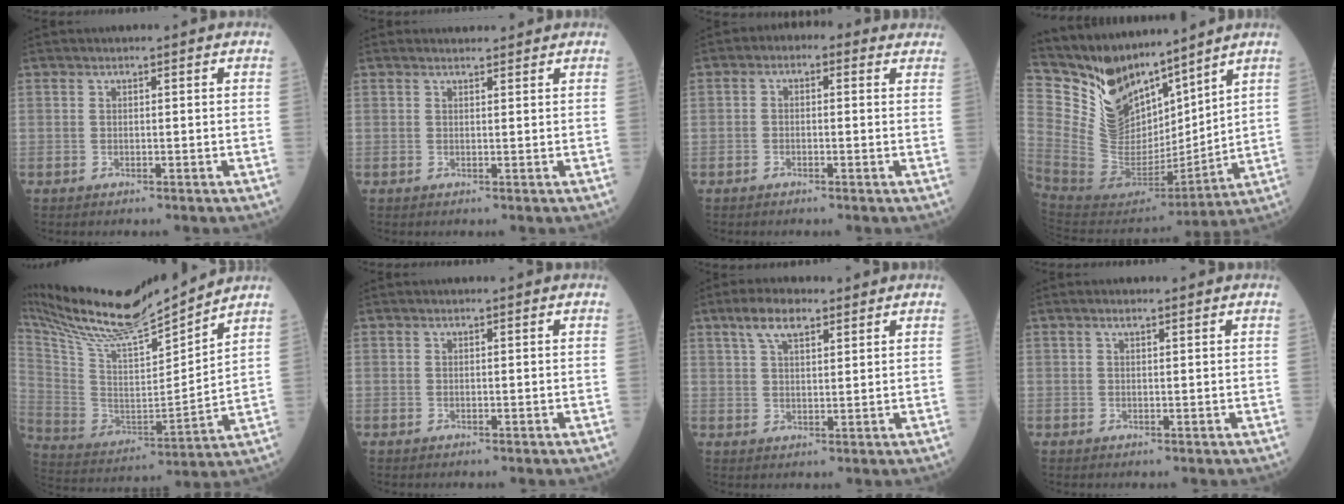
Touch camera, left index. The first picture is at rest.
{"total": 1.9, "force": [1.8, 0.6, 0.2], "torque": [-0.003, 0.009, 0.027]}
{"total": 3.5, "force": [1.4, 2.2, 2.3], "torque": [-0.028, 0.027, 0.007]}
{"total": 16.2, "force": [13.9, 5.5, 6.3], "torque": [-0.128, 0.005, 0.283]}
{"total": 21.0, "force": [18.9, 1.4, 9.1], "torque": [-0.187, -0.015, 0.329]}
{"total": 0.0}
{"total": 5.5, "force": [3.6, 2.1, 3.6], "torque": [-0.074, 0.014, 0.067]}
{"total": 1.1, "force": [0.8, 0.3, 0.7], "torque": [-0.015, 0.003, 0.013]}